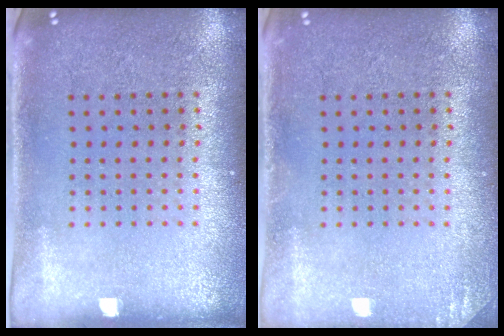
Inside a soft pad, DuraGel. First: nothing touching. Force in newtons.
{"total": 1.1, "press": 1.1, "slide": 0.1}